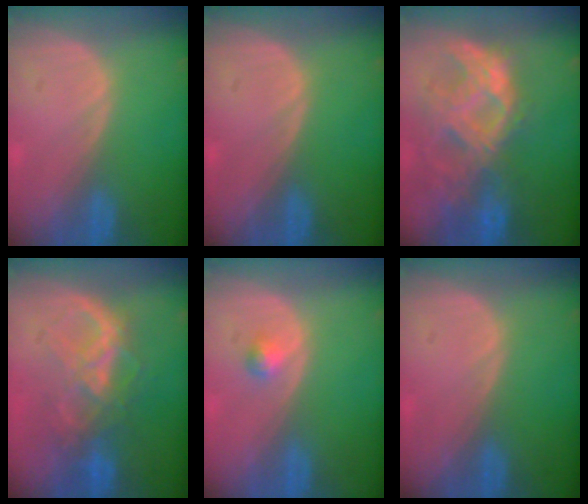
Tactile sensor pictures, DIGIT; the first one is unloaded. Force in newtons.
{"total": 0.0}
{"total": 10.8, "press": 9.3, "slide": 5.4}
{"total": 7.1, "press": 7.1, "slide": 1.0}
{"total": 1.5, "press": 1.5, "slide": 0.3}
{"total": 0.0}